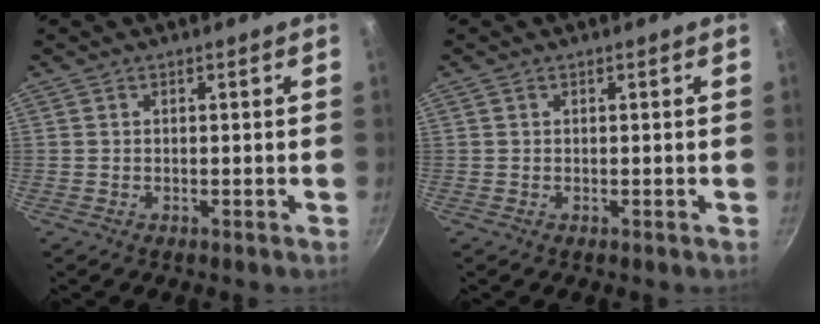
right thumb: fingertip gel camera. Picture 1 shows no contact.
{"total": 0.0}